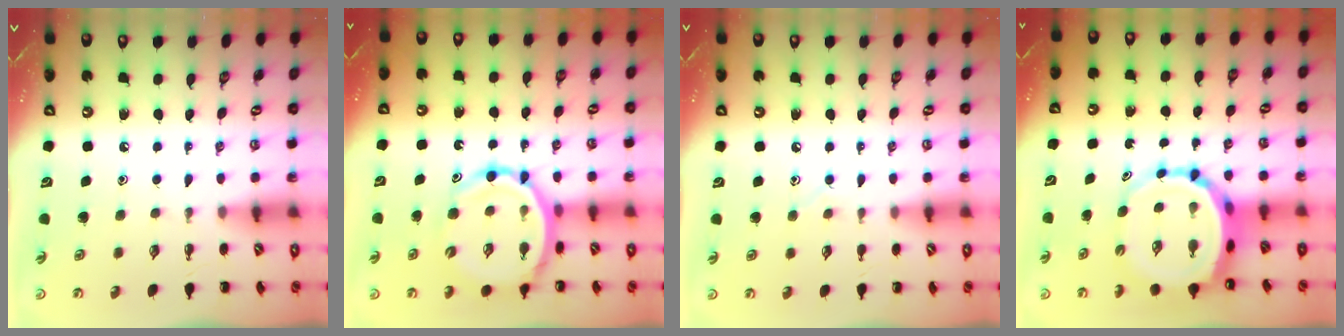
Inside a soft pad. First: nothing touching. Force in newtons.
{"total": 13.8, "press": 13.2, "slide": 4.0}
{"total": 4.5, "press": 4.3, "slide": 1.3}
{"total": 9.2, "press": 8.7, "slide": 3.0}